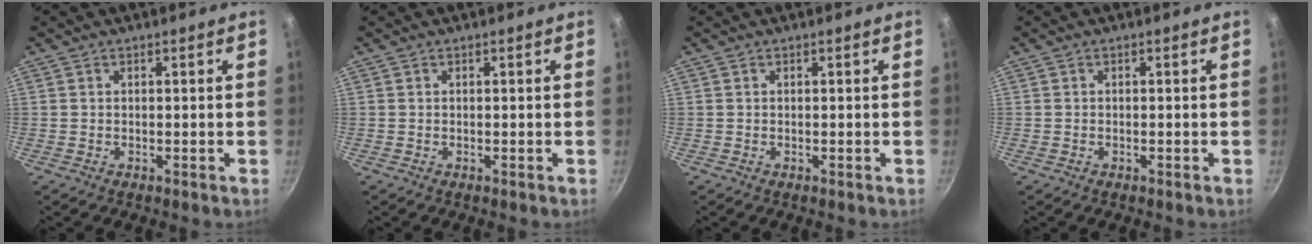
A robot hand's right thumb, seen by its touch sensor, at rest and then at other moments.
{"total": 0.0}
{"total": 0.0}
{"total": 0.0}